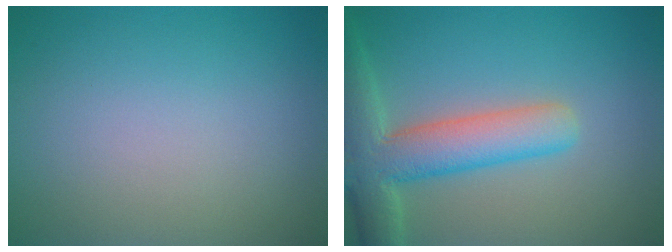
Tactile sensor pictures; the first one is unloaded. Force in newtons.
{"total": 7.0, "press": 7.0, "slide": 0.5}